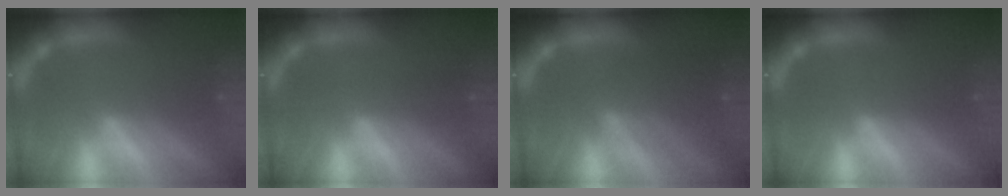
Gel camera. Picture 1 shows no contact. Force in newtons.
{"total": 1.0}
{"total": 5.5}
{"total": 0.0}